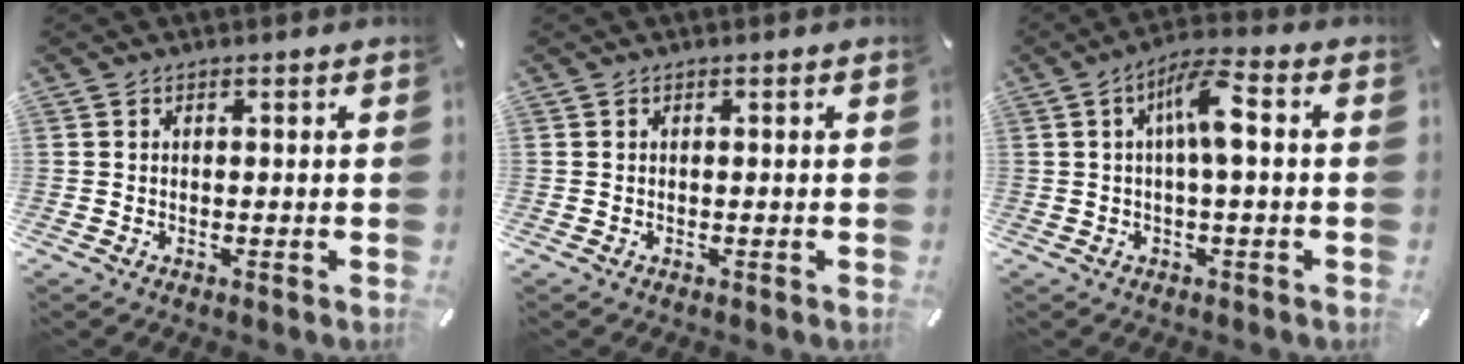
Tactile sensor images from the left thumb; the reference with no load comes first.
{"total": 0.0}
{"total": 8.5, "force": [1.0, 2.2, 8.2], "torque": [-0.152, 0.006, 0.012]}